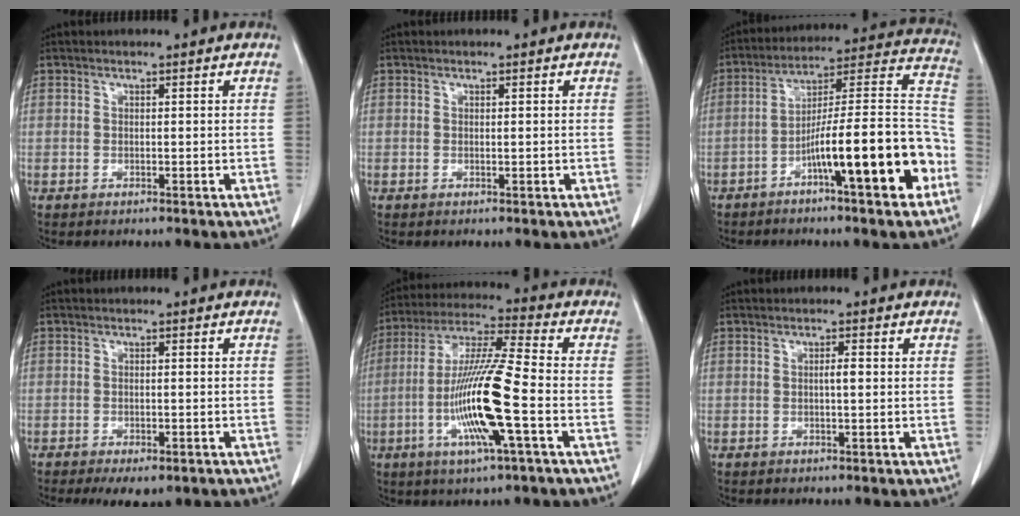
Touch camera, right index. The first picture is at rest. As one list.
[{"total": 0.0}, {"total": 18.7, "force": [-7.5, 2.0, 17.0], "torque": [-0.230, 0.027, -0.115]}, {"total": 5.2, "force": [-3.5, 2.2, 3.1], "torque": [-0.038, -0.006, -0.047]}, {"total": 15.1, "force": [-4.0, 0.3, 14.5], "torque": [-0.293, -0.011, -0.082]}, {"total": 1.2, "force": [0.0, 0.1, 1.2], "torque": [-0.021, 0.002, -0.002]}]